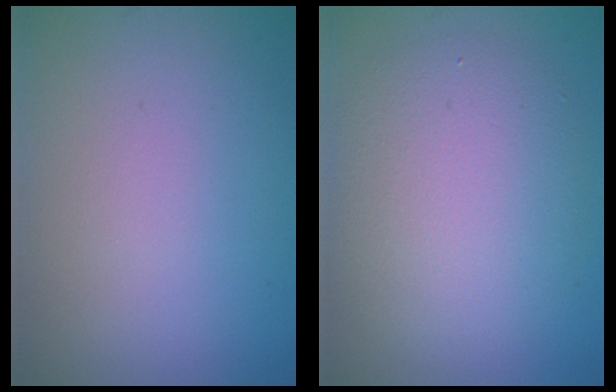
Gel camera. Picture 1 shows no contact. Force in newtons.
{"total": 5.6, "press": 5.6, "slide": 0.5}